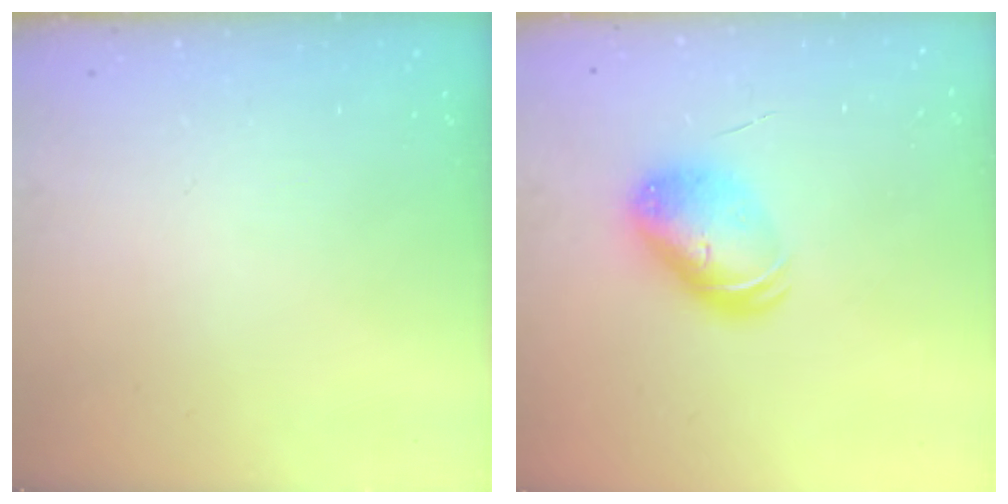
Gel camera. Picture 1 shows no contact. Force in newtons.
{"total": 8.9, "press": 8.7, "slide": 1.5}